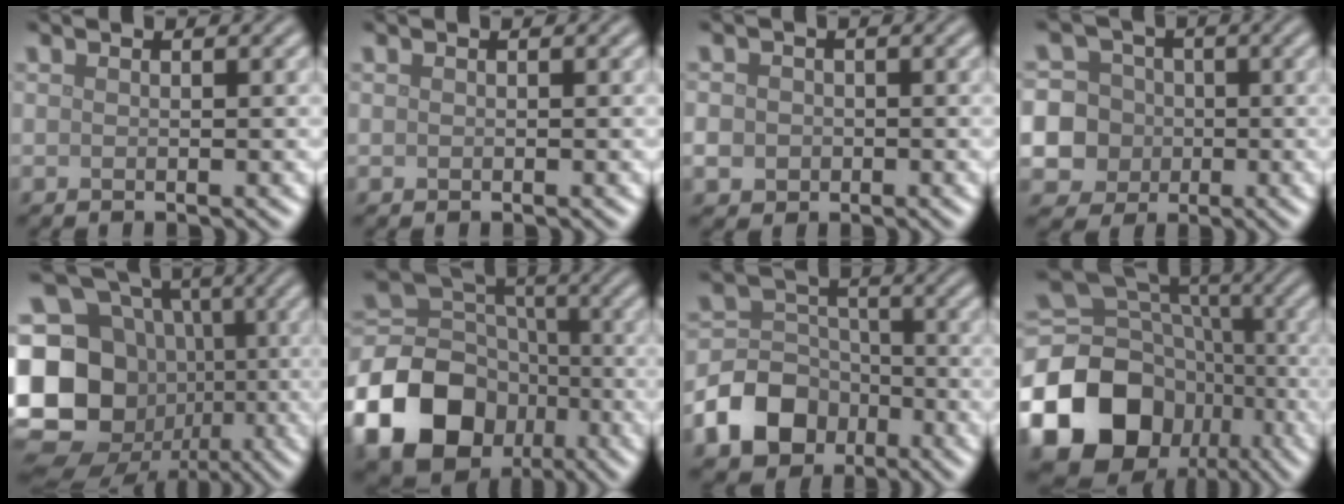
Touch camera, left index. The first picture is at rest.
{"total": 0.0}
{"total": 3.3, "force": [-0.7, 3.0, 1.1], "torque": [-0.014, -0.001, -0.023]}
{"total": 11.9, "force": [-2.0, 11.5, 2.5], "torque": [-0.082, -0.009, -0.049]}
{"total": 19.5, "force": [-2.6, 17.4, 8.4], "torque": [-0.206, 0.010, -0.085]}
{"total": 18.6, "force": [-8.2, 15.0, 7.2], "torque": [-0.175, -0.042, -0.164]}
{"total": 8.1, "force": [-3.9, 6.2, 3.3], "torque": [-0.053, -0.003, -0.096]}
{"total": 19.5, "force": [-7.4, 15.8, 8.6], "torque": [-0.187, -0.021, -0.143]}